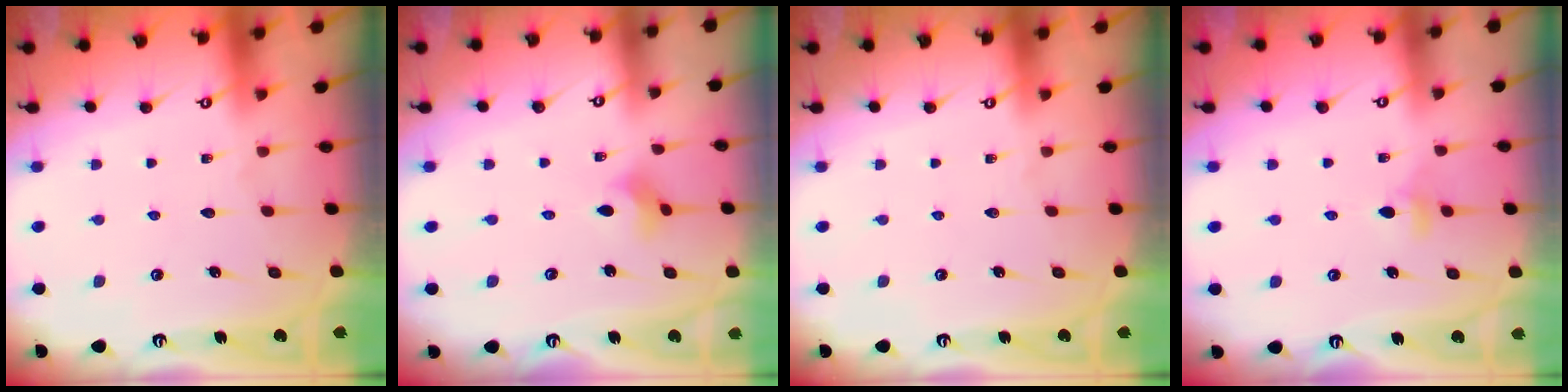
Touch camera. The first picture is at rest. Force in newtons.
{"total": 2.7, "press": 2.6, "slide": 0.5}
{"total": 0.0}
{"total": 3.7, "press": 3.6, "slide": 0.8}